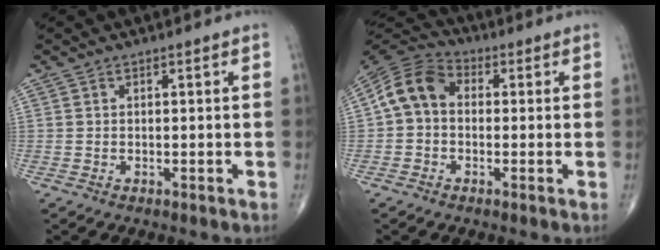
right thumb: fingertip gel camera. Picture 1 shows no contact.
{"total": 9.0, "force": [0.2, 6.9, 5.7], "torque": [-0.097, 0.028, -0.013]}